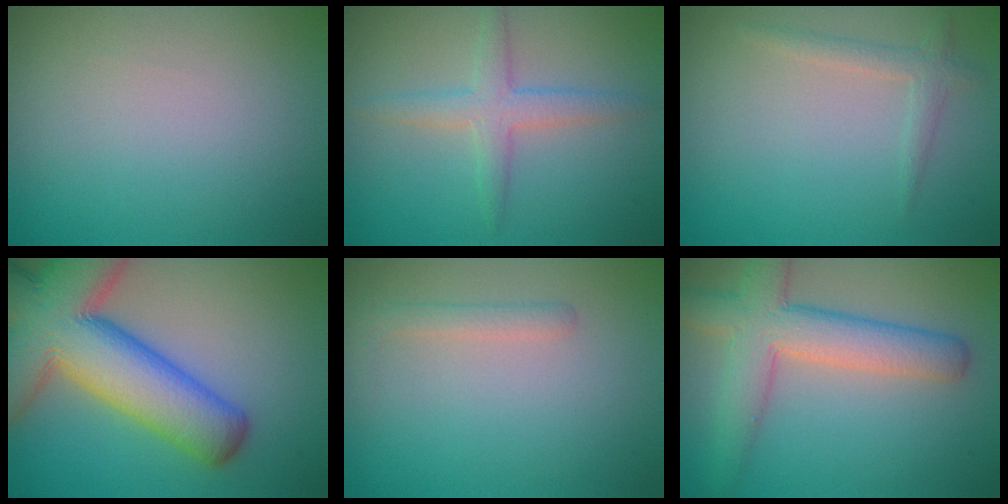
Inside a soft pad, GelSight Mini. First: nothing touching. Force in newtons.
{"total": 2.8, "press": 2.8, "slide": 0.0}
{"total": 1.5, "press": 1.5, "slide": 0.0}
{"total": 14.2, "press": 14.2, "slide": 0.7}
{"total": 1.2, "press": 1.2, "slide": 0.1}
{"total": 6.1, "press": 6.1, "slide": 0.3}